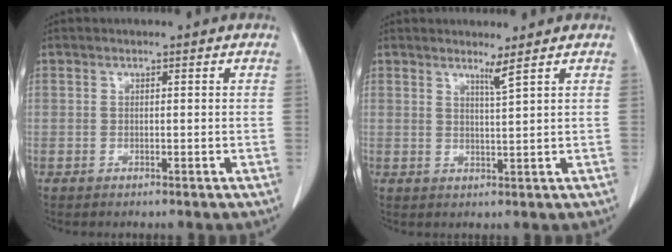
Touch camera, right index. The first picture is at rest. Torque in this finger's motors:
{"motor_torque": [0.08, 0.05, 0.00, 0.01]}